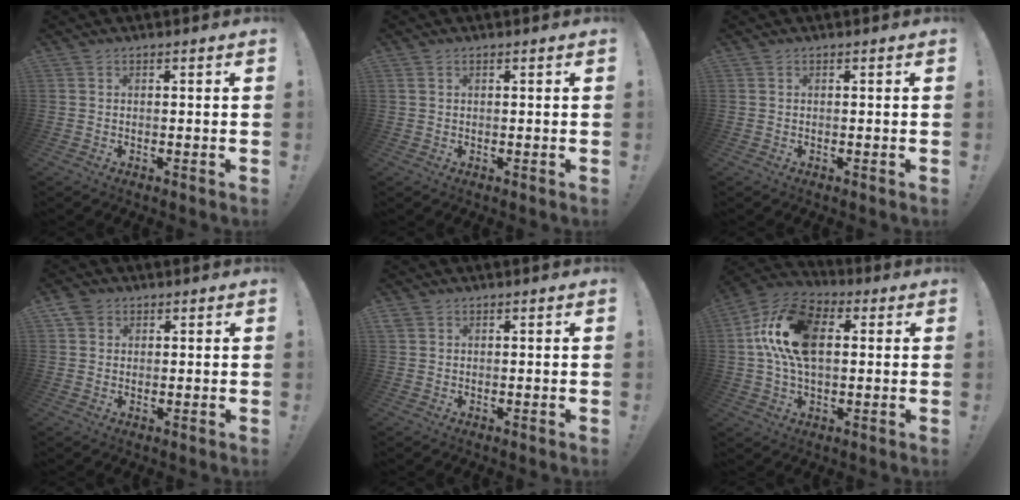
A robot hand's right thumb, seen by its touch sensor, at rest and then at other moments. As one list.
[{"total": 0.9, "force": [0.5, 0.7, 0.4], "torque": [-0.002, 0.001, 0.008]}, {"total": 0.0}, {"total": 3.6, "force": [2.1, 2.8, 0.8], "torque": [-0.008, -0.007, 0.039]}, {"total": 1.6, "force": [1.0, 1.2, 0.5], "torque": [-0.001, -0.002, 0.018]}, {"total": 19.1, "force": [3.4, 11.6, 14.8], "torque": [-0.272, 0.014, 0.057]}]